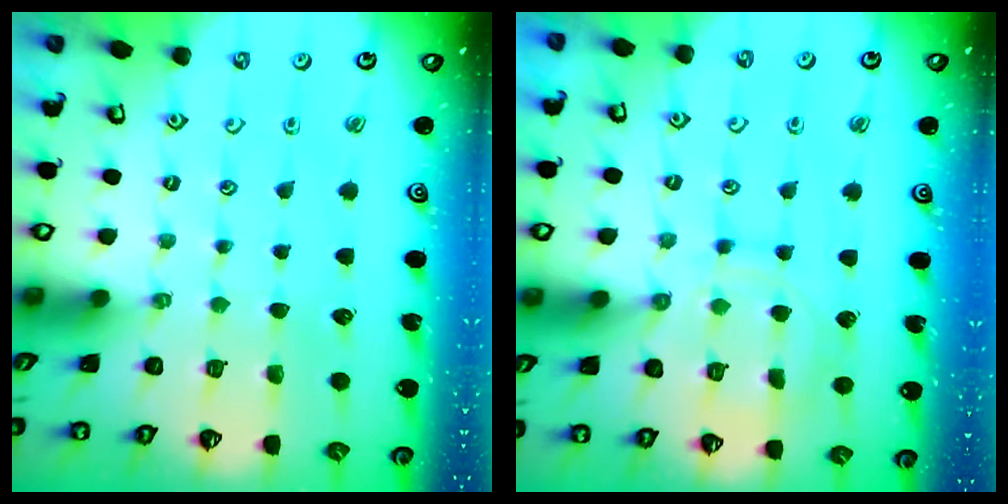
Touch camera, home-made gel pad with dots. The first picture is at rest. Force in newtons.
{"total": 10.5, "press": 10.5, "slide": 0.7}